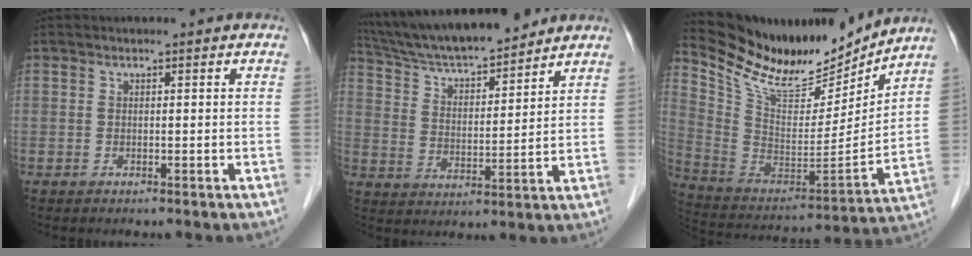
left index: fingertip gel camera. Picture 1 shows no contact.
{"total": 16.0, "force": [14.5, 2.2, 6.4], "torque": [-0.115, 0.015, 0.250]}
{"total": 19.9, "force": [18.0, 4.4, 7.5], "torque": [-0.151, -0.038, 0.306]}